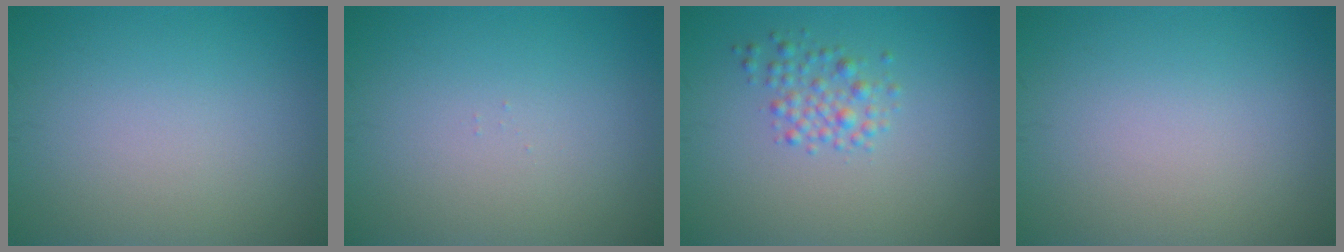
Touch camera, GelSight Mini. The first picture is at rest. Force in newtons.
{"total": 0.0}
{"total": 2.0, "press": 2.0, "slide": 0.0}
{"total": 0.0}